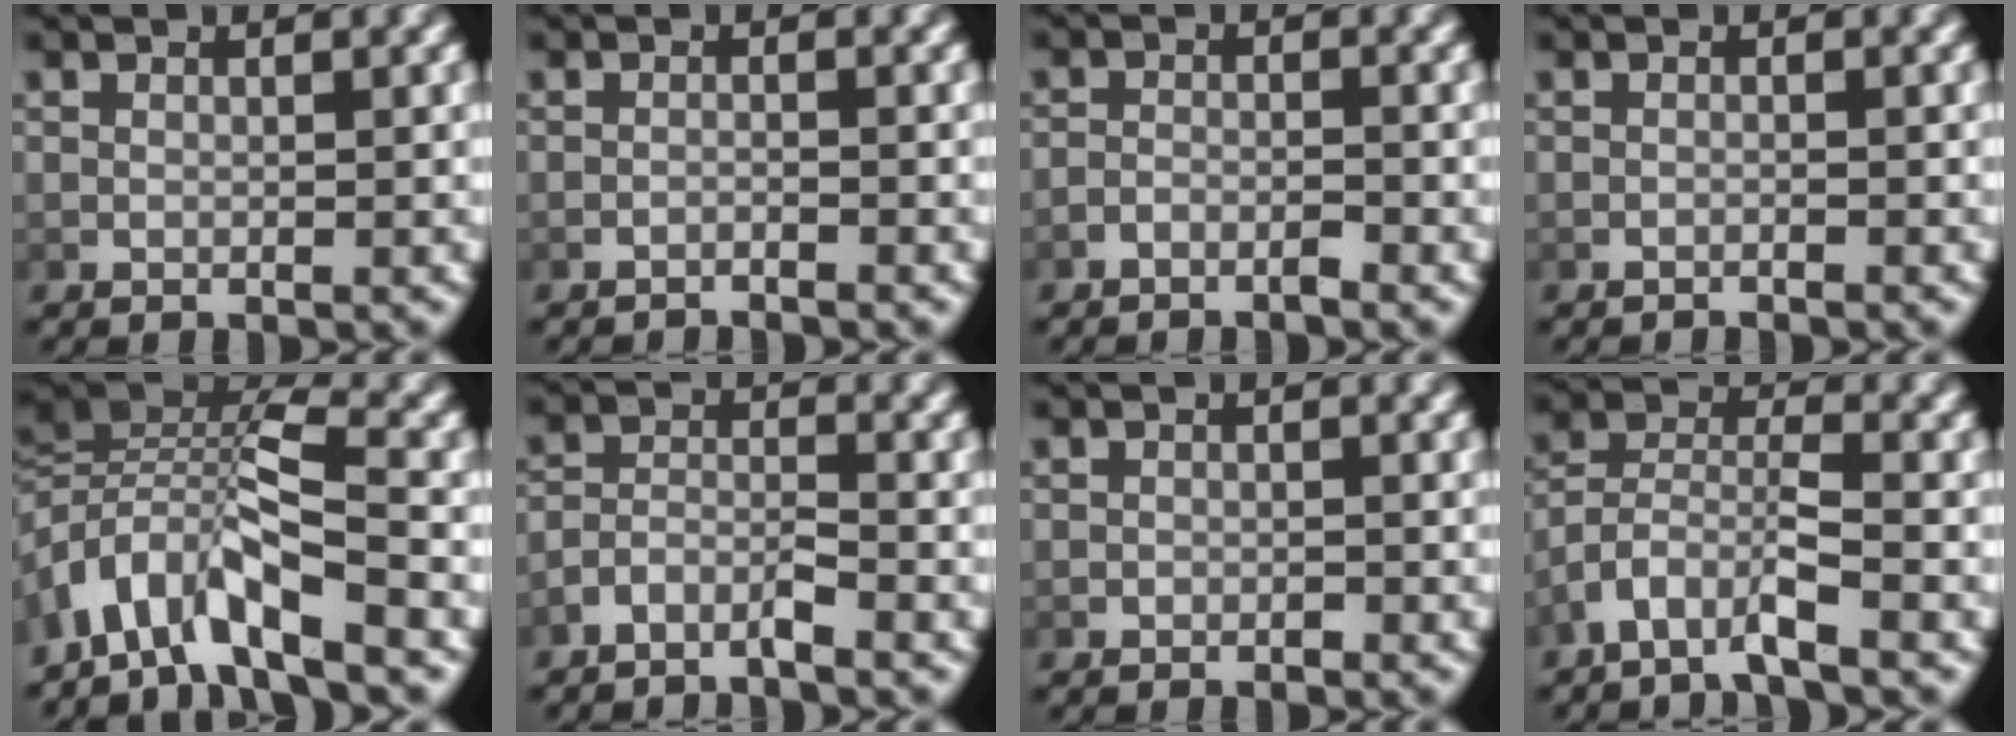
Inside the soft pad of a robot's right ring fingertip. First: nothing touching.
{"total": 1.7, "force": [-1.7, -0.1, 0.0], "torque": [-0.005, -0.003, -0.027]}
{"total": 1.6, "force": [-1.6, 0.2, 0.2], "torque": [-0.006, -0.005, -0.029]}
{"total": 1.0, "force": [-1.0, -0.2, 0.0], "torque": [-0.005, 0.001, -0.016]}
{"total": 7.3, "force": [-0.2, 4.2, 6.0], "torque": [-0.114, -0.003, -0.006]}
{"total": 2.6, "force": [-2.2, 1.0, 0.9], "torque": [-0.021, -0.005, -0.043]}
{"total": 0.5, "force": [-0.5, 0.1, 0.1], "torque": [-0.003, -0.003, -0.006]}
{"total": 4.9, "force": [-1.9, 3.3, 3.2], "torque": [-0.072, -0.016, -0.036]}